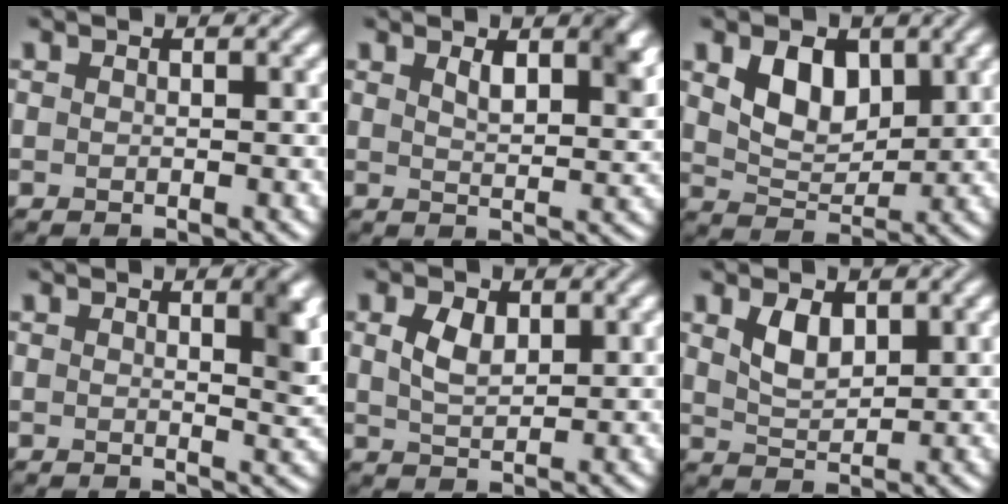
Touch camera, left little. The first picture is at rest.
{"total": 4.0, "force": [2.1, 1.4, 3.1], "torque": [-0.049, -0.004, 0.036]}
{"total": 4.7, "force": [1.9, 3.0, 3.1], "torque": [-0.067, -0.006, 0.033]}
{"total": 3.3, "force": [1.5, 1.0, 2.8], "torque": [-0.026, 0.002, 0.018]}
{"total": 2.7, "force": [1.1, 1.5, 1.9], "torque": [-0.047, 0.000, 0.026]}
{"total": 2.9, "force": [1.4, 1.5, 2.0], "torque": [-0.045, -0.002, 0.033]}